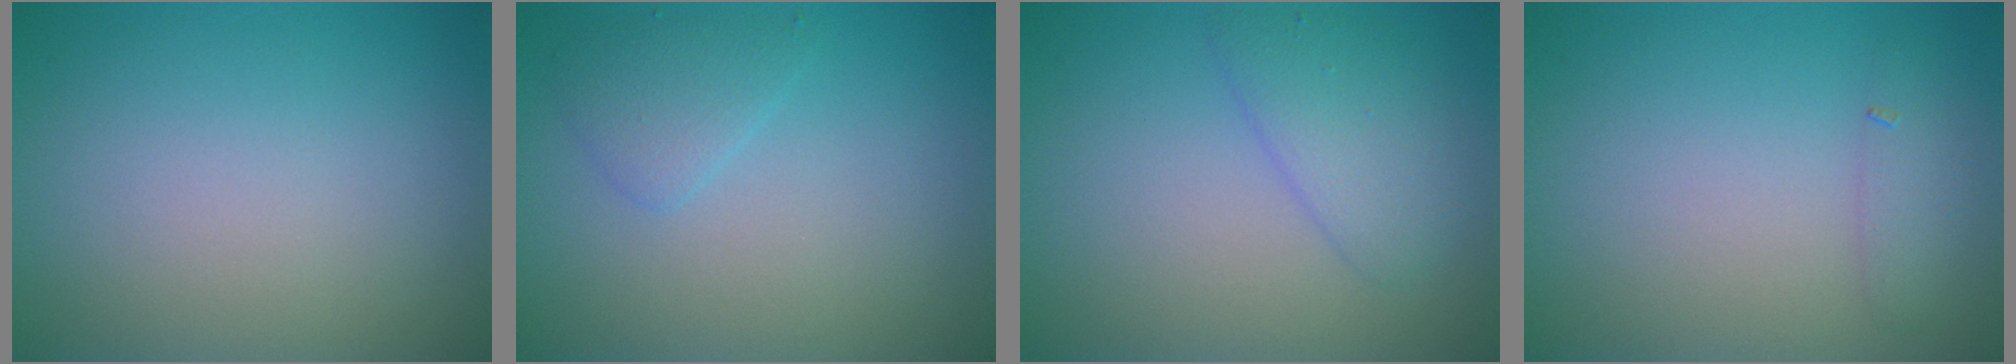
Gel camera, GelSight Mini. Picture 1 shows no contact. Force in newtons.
{"total": 1.7, "press": 1.7, "slide": 0.0}
{"total": 2.7, "press": 2.7, "slide": 0.1}
{"total": 1.3, "press": 1.3, "slide": 0.0}